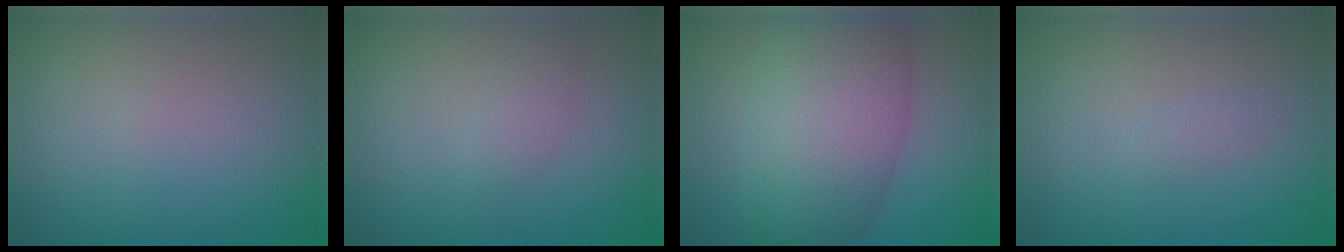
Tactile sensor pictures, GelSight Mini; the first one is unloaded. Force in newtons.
{"total": 1.2, "press": 1.2, "slide": 0.1}
{"total": 10.1, "press": 10.1, "slide": 0.3}
{"total": 0.6, "press": 0.6, "slide": 0.0}